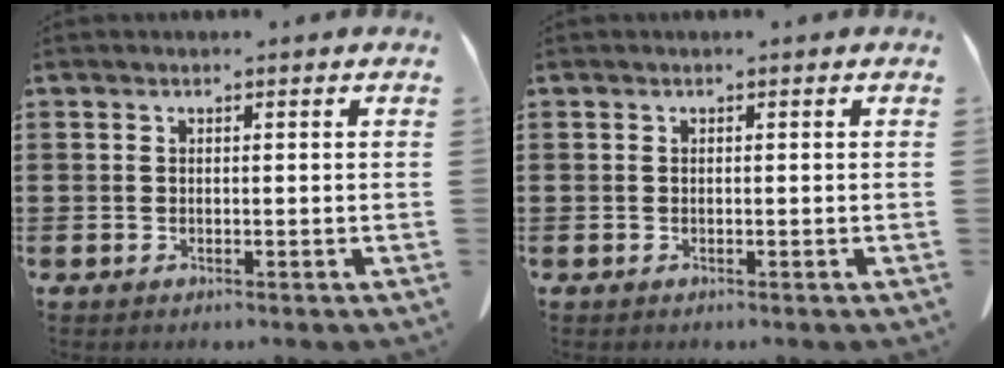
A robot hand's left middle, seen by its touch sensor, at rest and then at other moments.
{"total": 0.0}